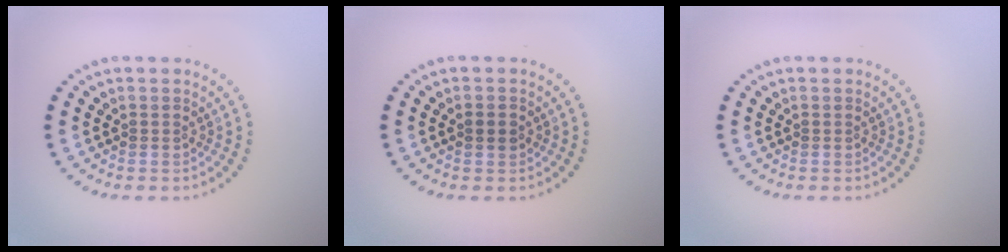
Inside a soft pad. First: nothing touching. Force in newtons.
{"total": 1.0, "press": 1.0, "slide": 0.0}
{"total": 0.0}